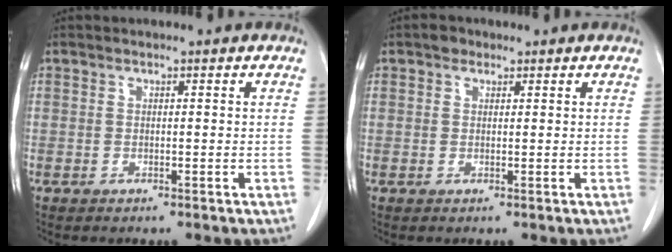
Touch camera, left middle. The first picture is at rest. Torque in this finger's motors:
{"motor_torque": [0.13, -0.12, 0.03, 0.01]}